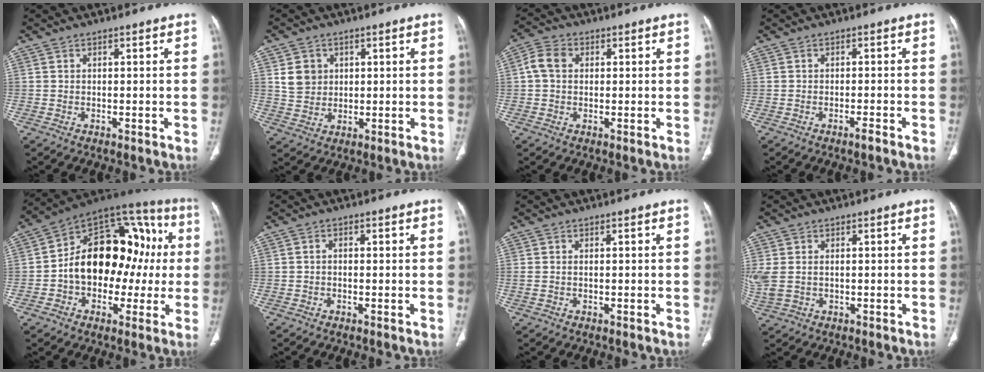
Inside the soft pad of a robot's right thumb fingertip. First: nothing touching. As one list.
[{"total": 5.4, "force": [1.6, 4.7, 2.1], "torque": [-0.018, -0.006, 0.036]}, {"total": 4.9, "force": [0.7, 3.8, 3.0], "torque": [-0.059, 0.014, 0.009]}, {"total": 1.6, "force": [-1.2, 0.0, 1.1], "torque": [-0.026, 0.005, -0.022]}, {"total": 22.4, "force": [-0.2, 15.1, 16.5], "torque": [-0.206, 0.063, -0.004]}, {"total": 0.8, "force": [-0.2, 0.6, 0.6], "torque": [-0.008, 0.002, -0.007]}, {"total": 1.2, "force": [0.0, 0.7, 1.0], "torque": [-0.032, 0.006, 0.005]}, {"total": 5.8, "force": [0.1, 4.0, 4.2], "torque": [-0.122, 0.004, 0.012]}]